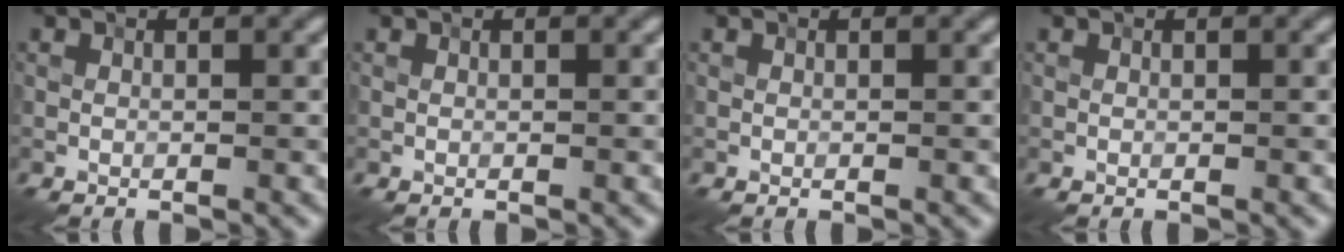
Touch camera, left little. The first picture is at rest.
{"total": 0.0}
{"total": 0.0}
{"total": 0.0}